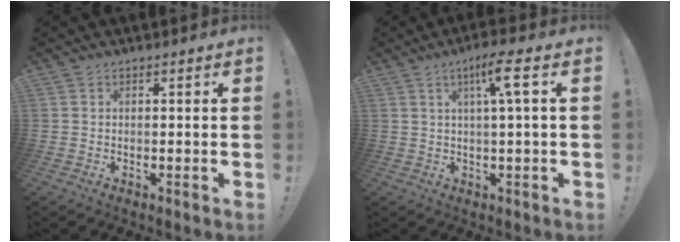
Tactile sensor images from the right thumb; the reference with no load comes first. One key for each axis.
{"total": 7.0, "fx": 2.0, "fy": 0.1, "fz": 6.7, "tx": -0.108, "ty": -0.003, "tz": 0.022}